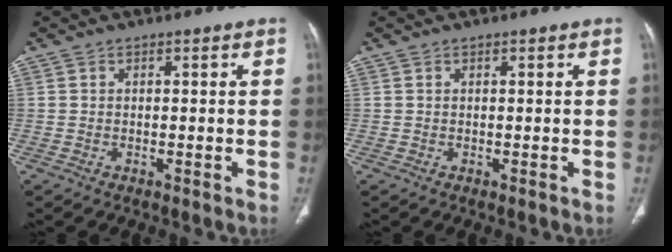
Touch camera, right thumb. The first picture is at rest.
{"total": 0.0}